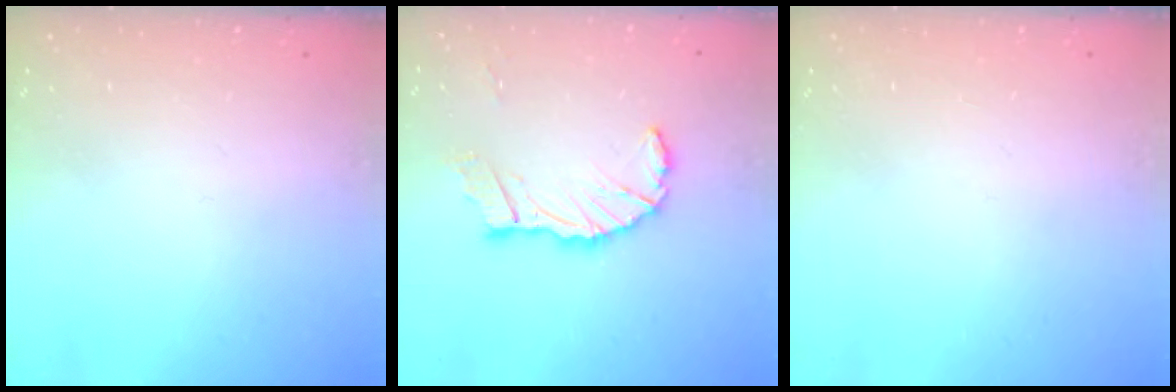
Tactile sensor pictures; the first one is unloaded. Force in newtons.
{"total": 11.4, "press": 11.2, "slide": 1.9}
{"total": 0.0}